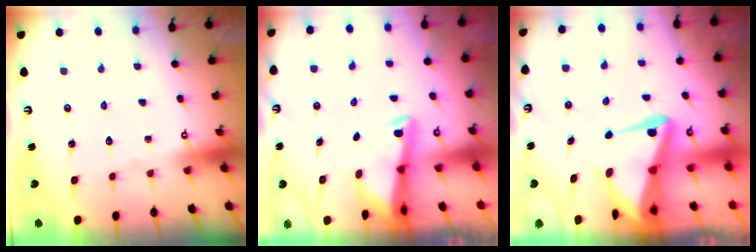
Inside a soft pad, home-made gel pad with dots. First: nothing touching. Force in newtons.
{"total": 2.9, "press": 2.9, "slide": 0.6}
{"total": 7.4, "press": 7.3, "slide": 1.3}